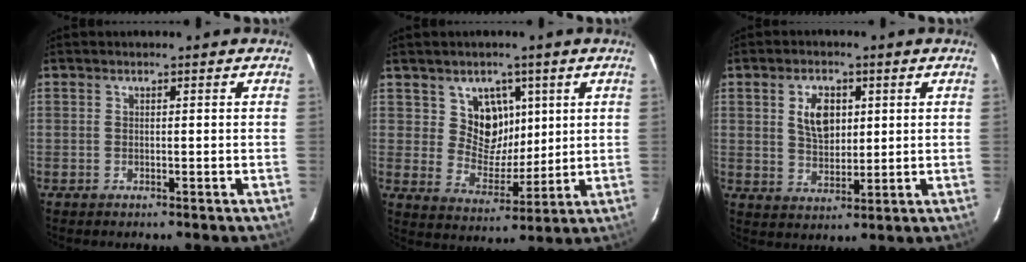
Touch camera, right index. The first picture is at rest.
{"total": 8.3, "force": [3.5, 6.9, 2.8], "torque": [-0.041, -0.009, 0.069]}
{"total": 6.9, "force": [2.0, 4.2, 5.1], "torque": [-0.090, 0.008, 0.043]}